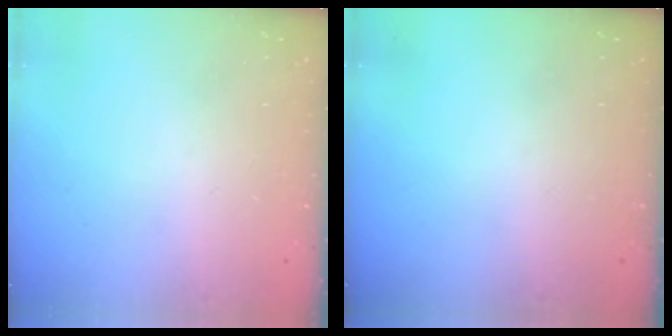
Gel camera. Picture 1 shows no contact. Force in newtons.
{"total": 0.0}